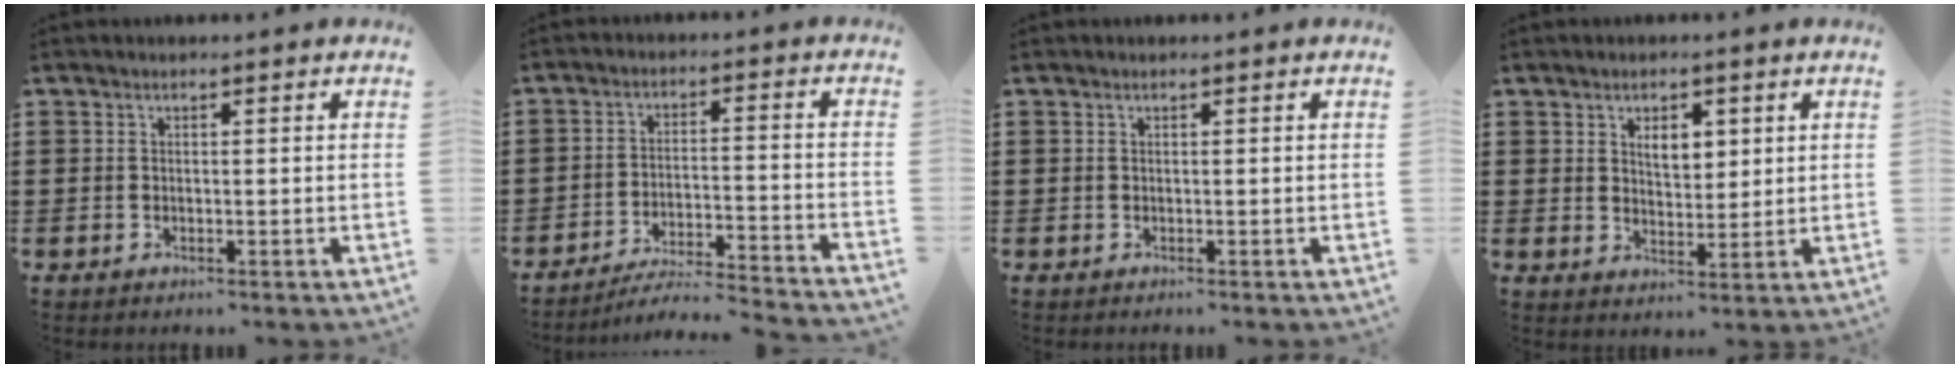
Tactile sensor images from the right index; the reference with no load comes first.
{"total": 5.4, "force": [-5.2, -0.3, 1.6], "torque": [-0.036, -0.013, -0.105]}
{"total": 0.0}
{"total": 3.9, "force": [1.7, 2.4, 2.6], "torque": [-0.044, 0.006, 0.024]}